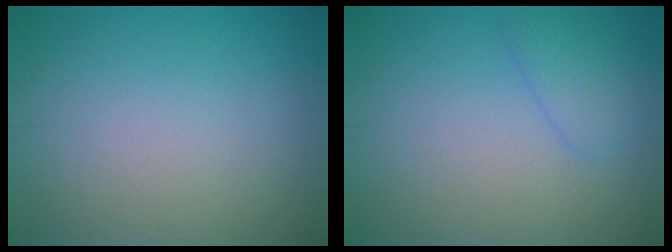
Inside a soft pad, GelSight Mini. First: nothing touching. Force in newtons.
{"total": 1.8, "press": 1.8, "slide": 0.2}